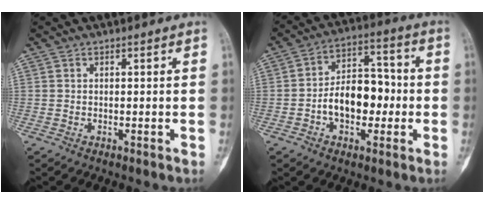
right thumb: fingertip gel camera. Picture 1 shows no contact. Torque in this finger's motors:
{"motor_torque": [0.51, 0.51, 0.96, -0.25, 0.07]}